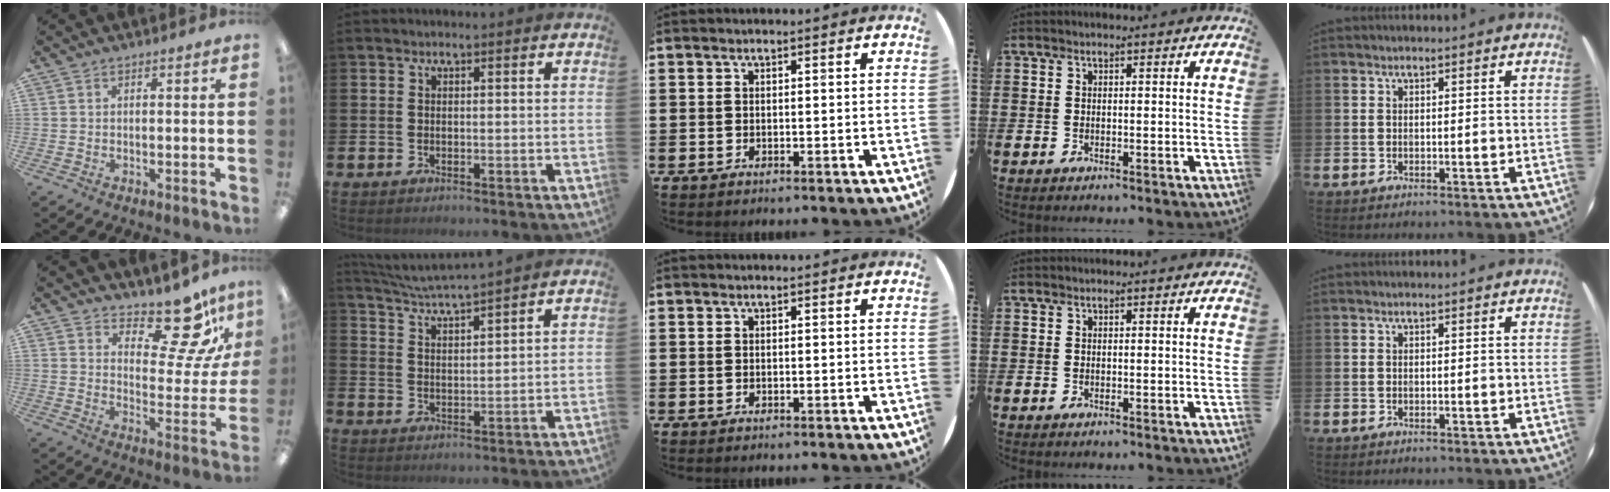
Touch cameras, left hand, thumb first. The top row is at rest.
{"thumb": {"total": 14.9, "force": [11.3, 5.8, 7.8], "torque": [-0.103, -0.087, 0.193]}, "index": {"total": 4.4, "force": [4.3, -0.5, 0.9], "torque": [-0.038, -0.027, 0.076]}}